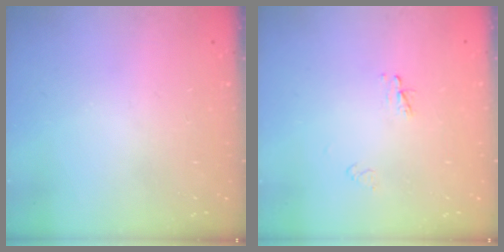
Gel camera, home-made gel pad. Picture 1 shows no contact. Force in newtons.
{"total": 2.3, "press": 2.2, "slide": 0.2}